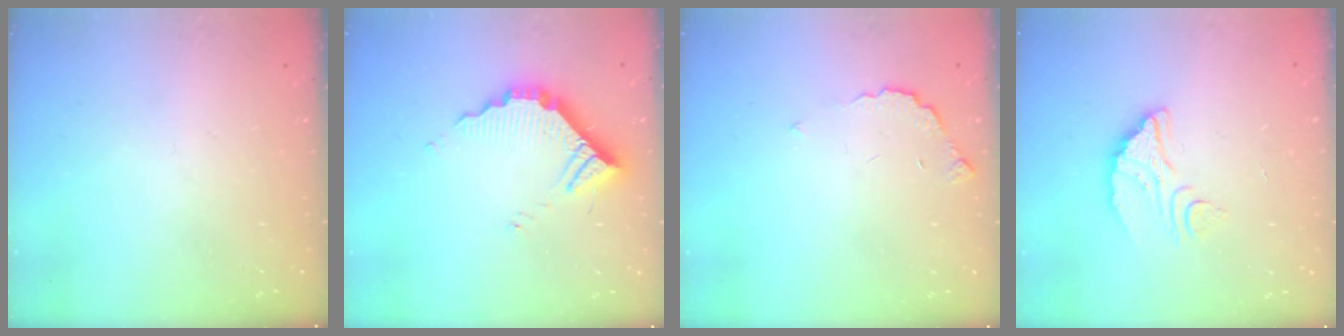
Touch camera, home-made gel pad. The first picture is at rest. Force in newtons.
{"total": 10.0, "press": 10.0, "slide": 0.3}
{"total": 3.4, "press": 3.4, "slide": 0.2}
{"total": 6.5, "press": 6.4, "slide": 0.6}